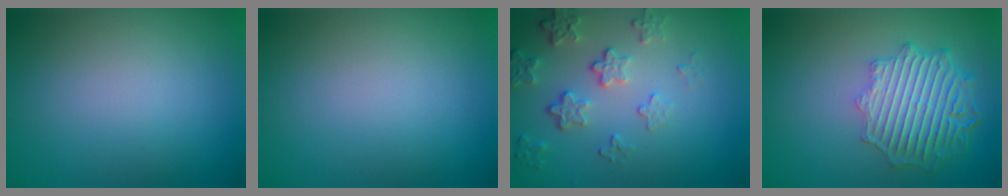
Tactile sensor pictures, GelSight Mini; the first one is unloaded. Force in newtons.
{"total": 0.0}
{"total": 4.1, "press": 3.2, "slide": 2.6}
{"total": 6.5, "press": 5.0, "slide": 4.1}